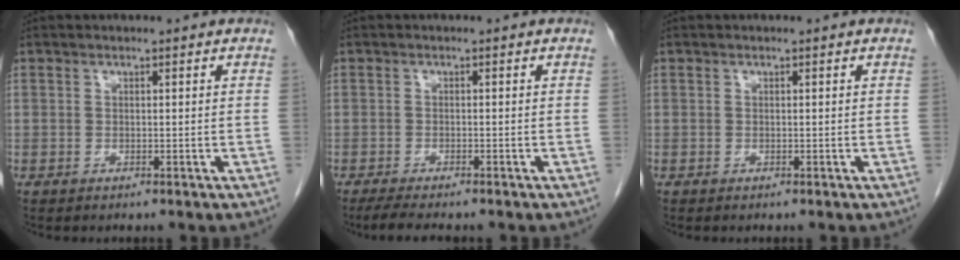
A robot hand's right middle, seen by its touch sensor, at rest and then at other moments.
{"total": 4.3, "force": [-3.5, 0.4, 2.4], "torque": [-0.045, -0.013, -0.054]}
{"total": 0.0}